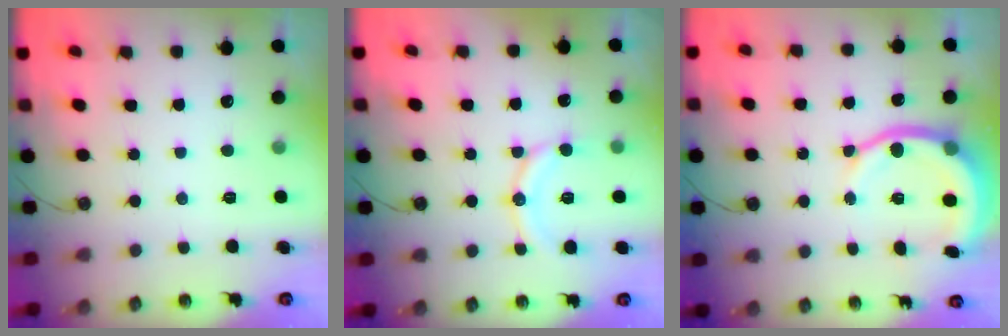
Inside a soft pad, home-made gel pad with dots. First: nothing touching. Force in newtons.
{"total": 12.6, "press": 12.2, "slide": 3.1}
{"total": 10.7, "press": 10.6, "slide": 1.5}